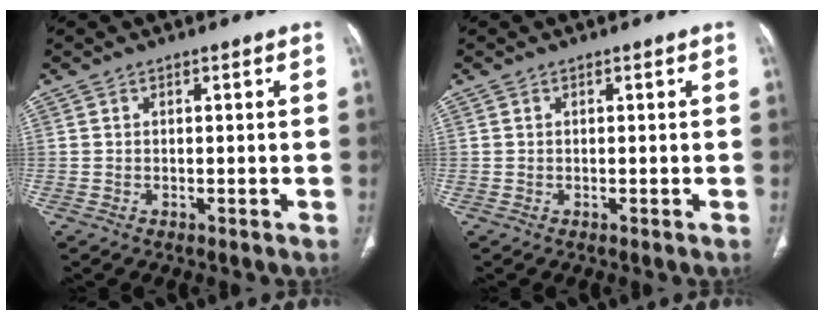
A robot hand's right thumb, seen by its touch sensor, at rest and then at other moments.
{"total": 0.0}